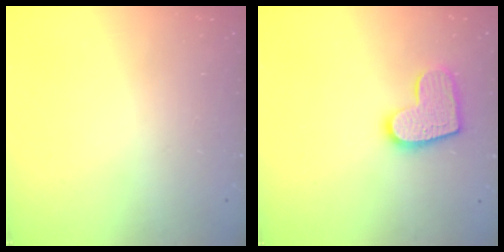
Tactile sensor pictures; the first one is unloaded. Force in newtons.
{"total": 12.7, "press": 12.6, "slide": 0.8}